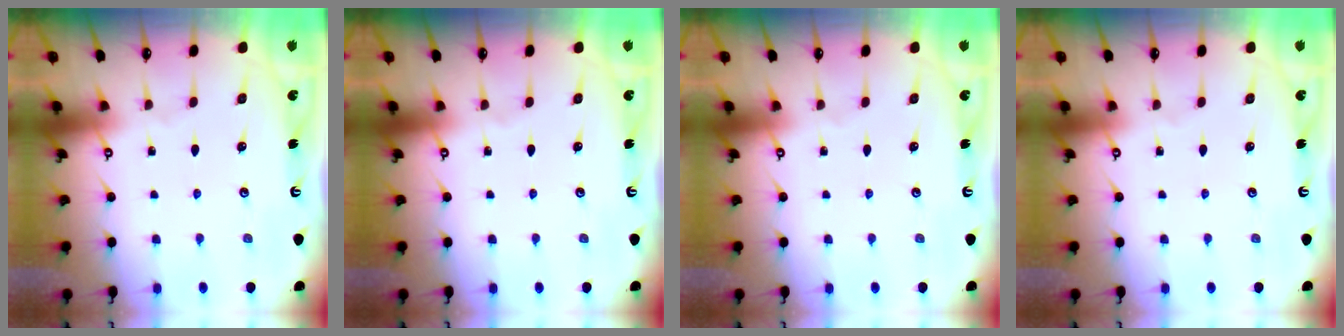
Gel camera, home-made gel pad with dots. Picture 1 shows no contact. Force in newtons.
{"total": 0.0}
{"total": 0.0}
{"total": 0.0}